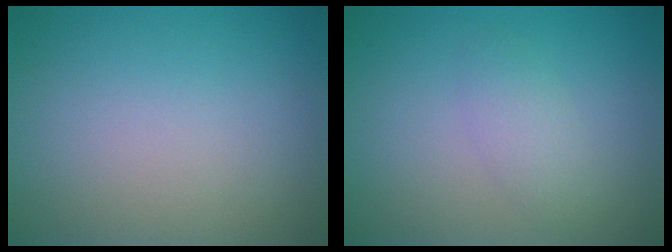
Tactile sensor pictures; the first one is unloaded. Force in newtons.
{"total": 1.7, "press": 1.7, "slide": 0.1}